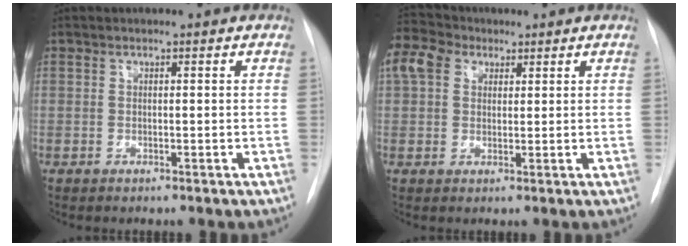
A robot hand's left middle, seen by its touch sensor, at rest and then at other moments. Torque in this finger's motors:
{"motor_torque": [0.37, -0.34, 0.55, 0.14]}